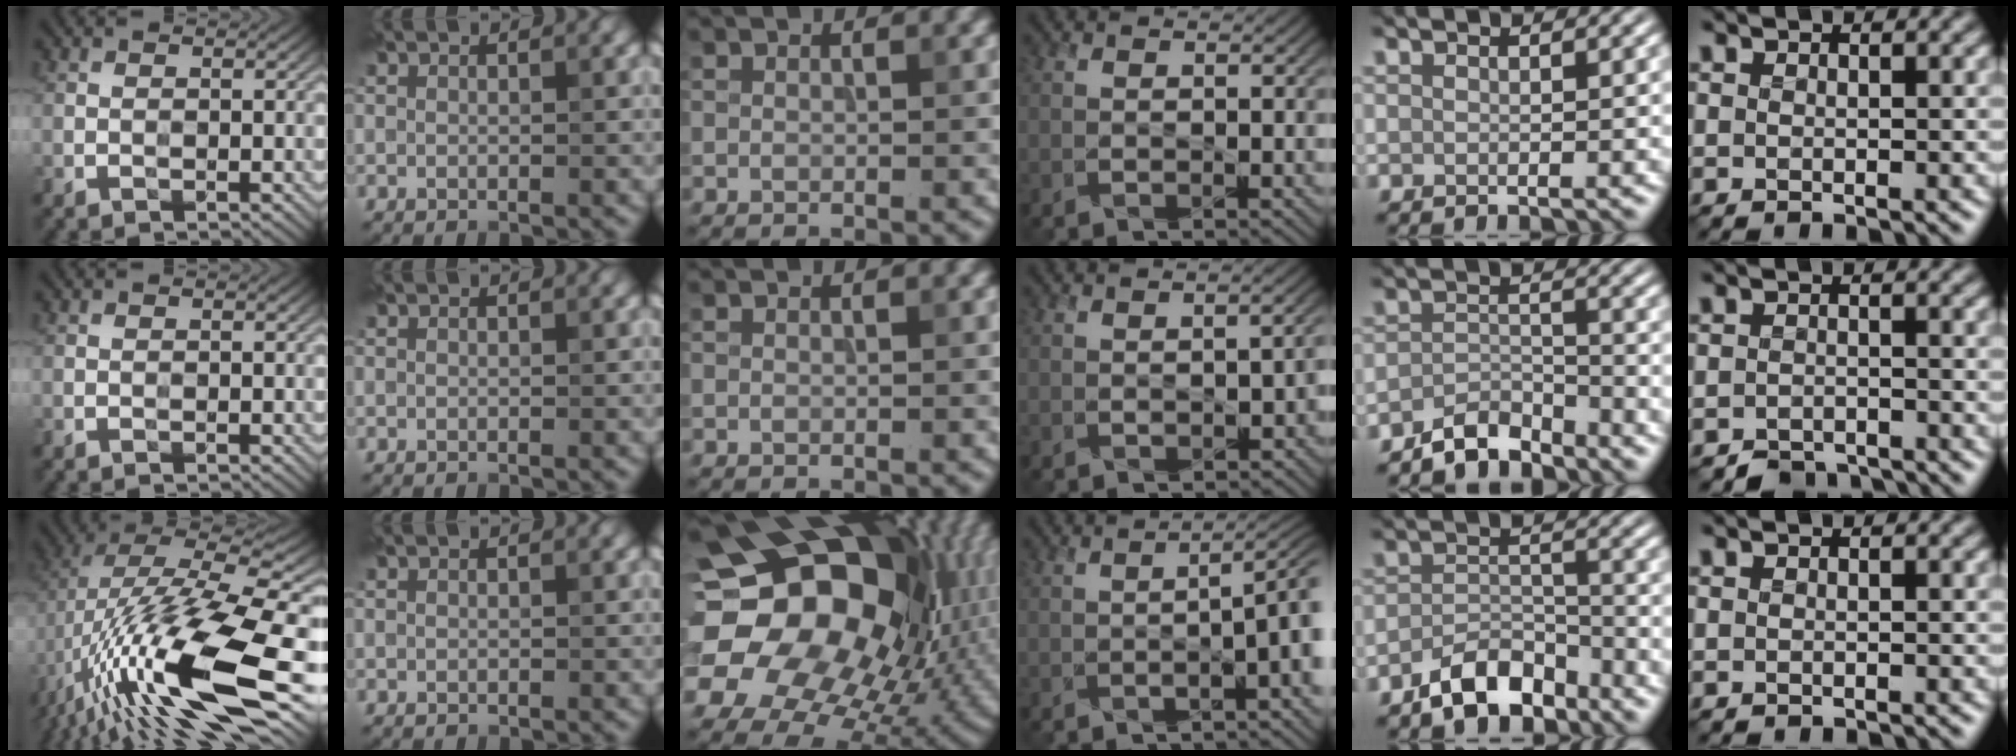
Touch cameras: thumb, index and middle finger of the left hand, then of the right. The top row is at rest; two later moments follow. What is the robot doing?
{"motion": "wipe", "object": "bowl"}